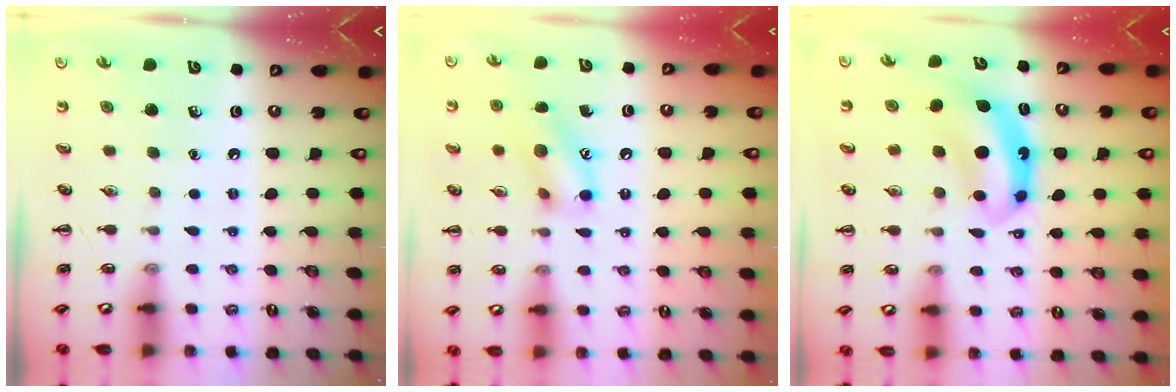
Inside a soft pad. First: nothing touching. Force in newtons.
{"total": 12.6, "press": 12.5, "slide": 1.6}
{"total": 7.6, "press": 7.5, "slide": 1.3}